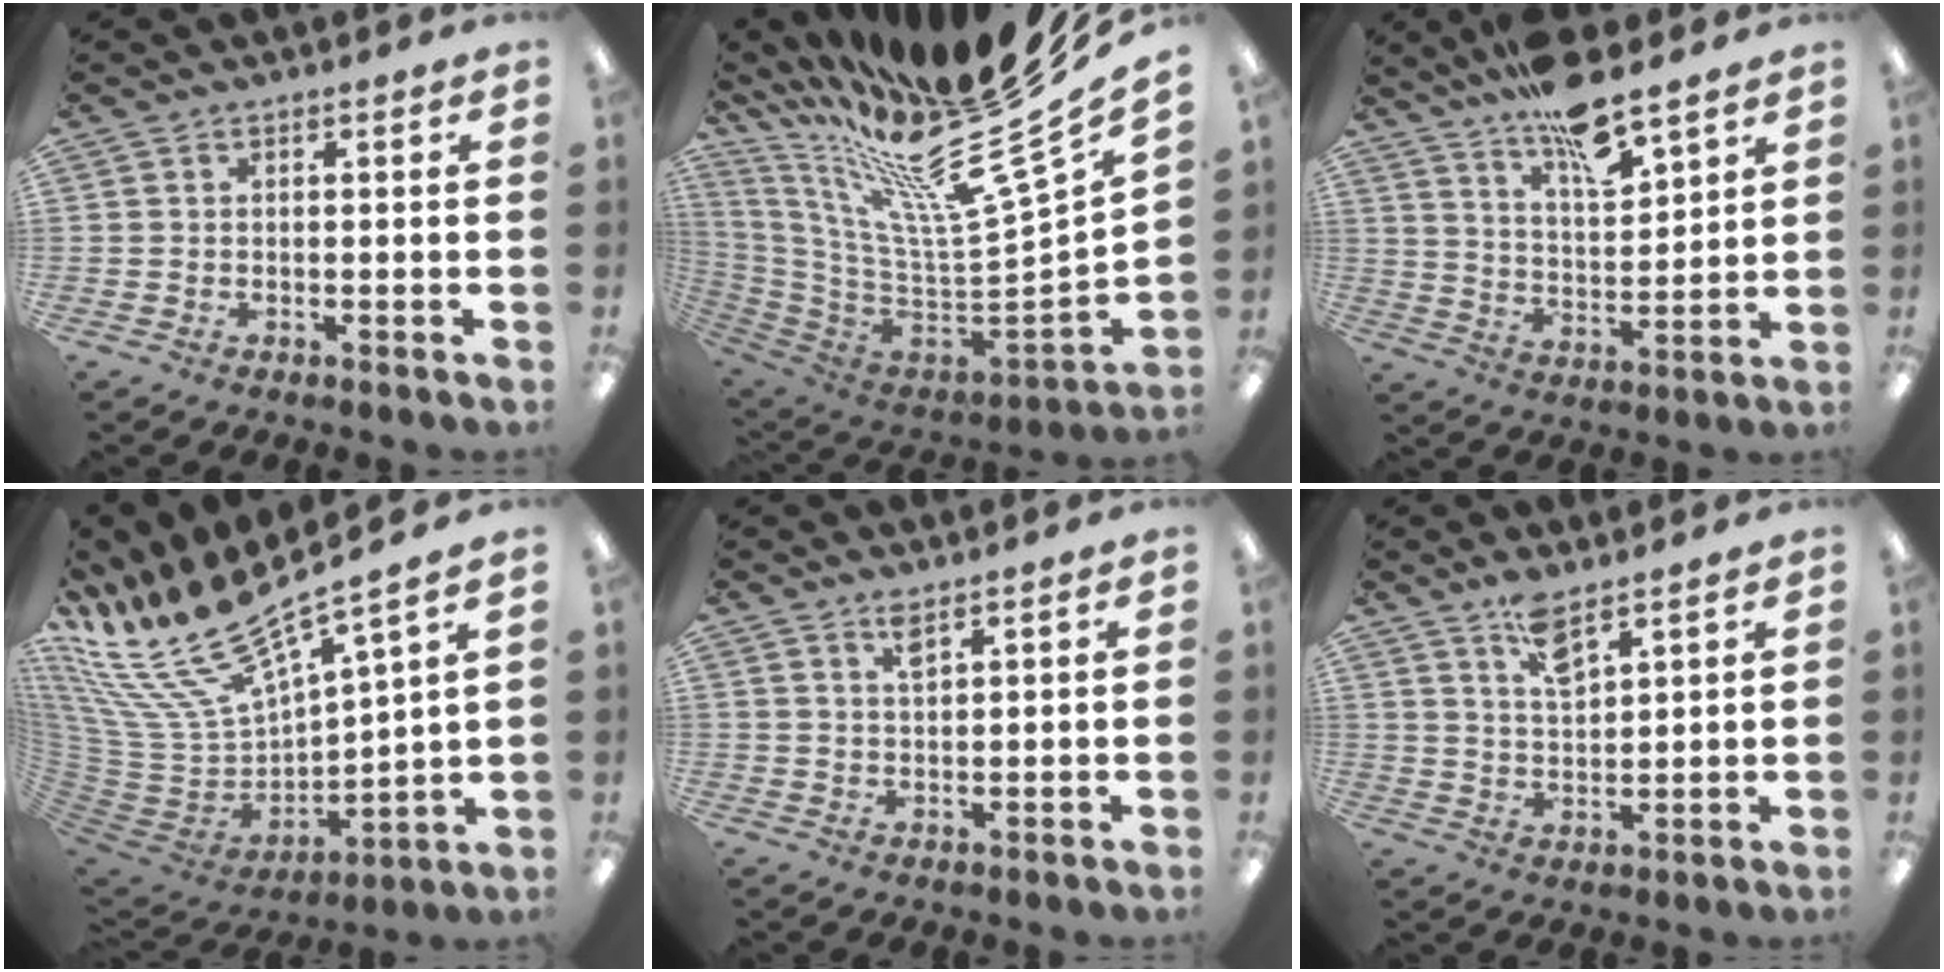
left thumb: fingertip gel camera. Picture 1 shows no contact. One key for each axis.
{"total": 23.6, "fx": 16.6, "fy": 3.5, "fz": 16.4, "tx": -0.234, "ty": -0.171, "tz": 0.268}
{"total": 12.2, "fx": 10.1, "fy": 3.0, "fz": 6.1, "tx": -0.099, "ty": -0.065, "tz": 0.177}
{"total": 20.7, "fx": 15.8, "fy": 6.8, "fz": 11.5, "tx": -0.237, "ty": -0.126, "tz": 0.278}
{"total": 2.5, "fx": 2.0, "fy": 0.3, "fz": 1.4, "tx": -0.025, "ty": -0.002, "tz": 0.034}
{"total": 6.4, "fx": 5.1, "fy": 1.8, "fz": 3.4, "tx": -0.055, "ty": -0.028, "tz": 0.088}